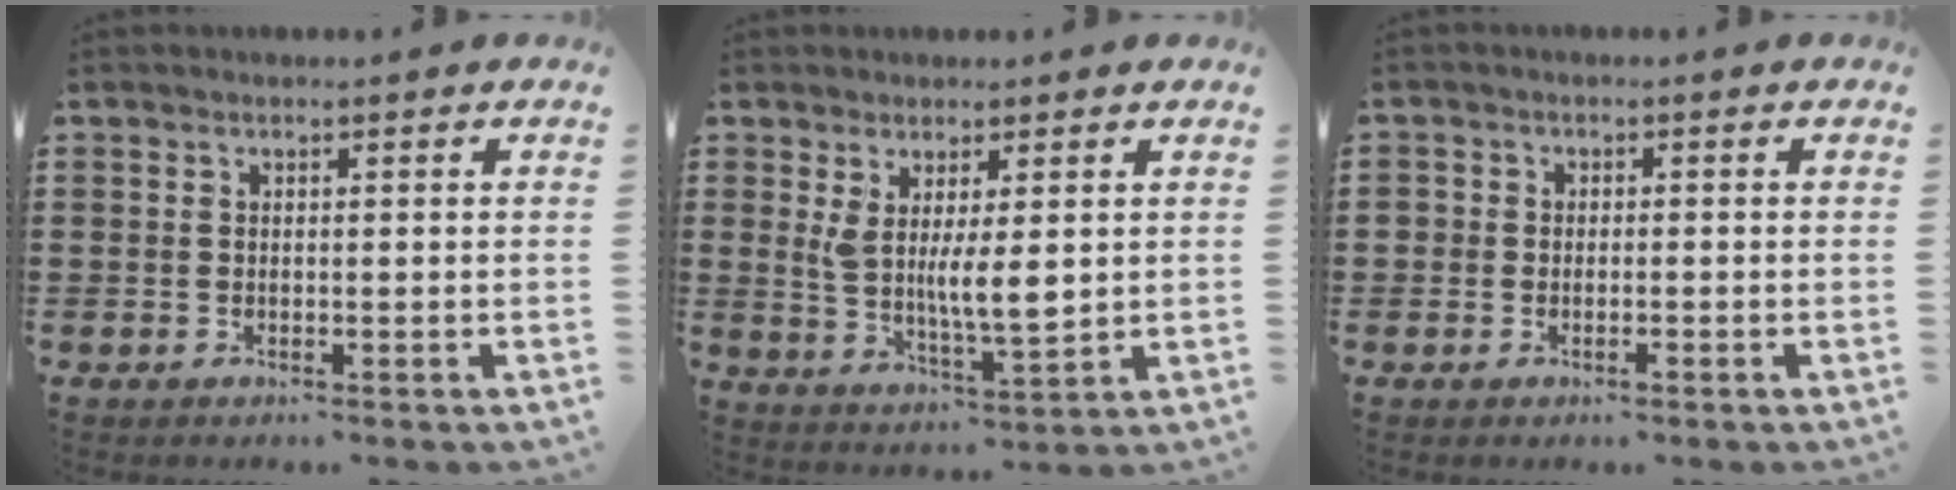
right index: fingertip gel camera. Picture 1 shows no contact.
{"total": 6.4, "force": [1.3, 1.8, 6.0], "torque": [-0.100, -0.009, 0.021]}
{"total": 1.3, "force": [-0.8, 0.9, 0.6], "torque": [-0.015, 0.000, -0.016]}